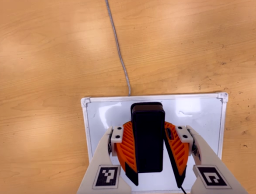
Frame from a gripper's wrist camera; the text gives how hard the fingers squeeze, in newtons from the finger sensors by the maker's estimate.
{"total": 7.7, "left": 8.1, "right": 7.3}